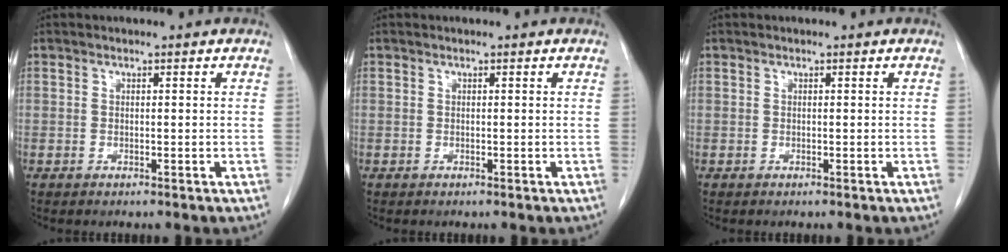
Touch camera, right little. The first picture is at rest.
{"total": 0.0}
{"total": 0.0}